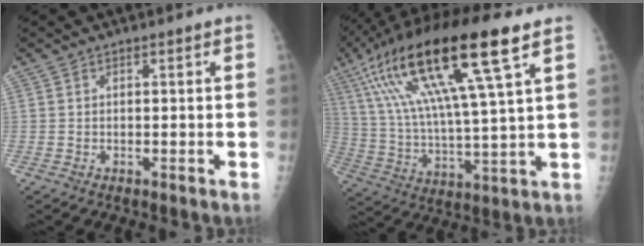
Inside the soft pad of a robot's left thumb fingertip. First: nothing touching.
{"total": 23.9, "force": [11.0, 4.1, 20.8], "torque": [-0.410, -0.008, 0.197]}